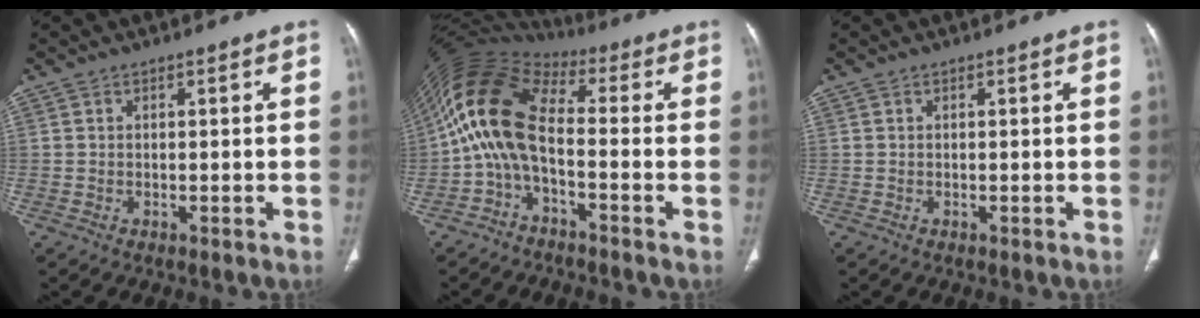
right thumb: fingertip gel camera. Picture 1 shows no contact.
{"total": 12.7, "force": [-1.6, 6.4, 10.9], "torque": [-0.209, 0.061, -0.046]}
{"total": 0.0}